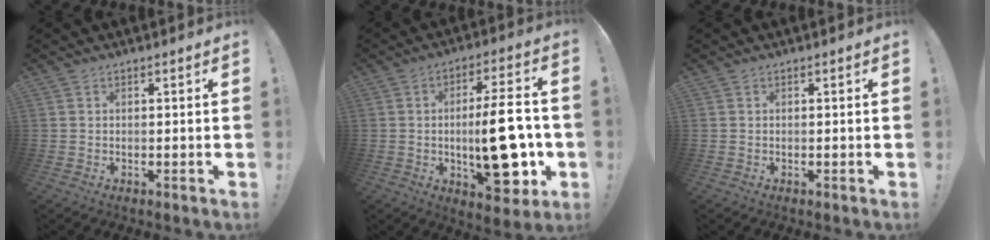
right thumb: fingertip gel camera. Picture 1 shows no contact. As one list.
[{"total": 20.2, "force": [-2.6, 7.2, 18.7], "torque": [-0.275, -0.003, -0.038]}, {"total": 0.0}]